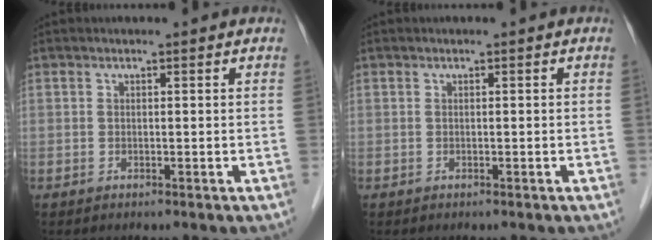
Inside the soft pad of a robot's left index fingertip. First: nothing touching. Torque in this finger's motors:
{"motor_torque": [0.00, 0.00, 0.00, 0.00]}